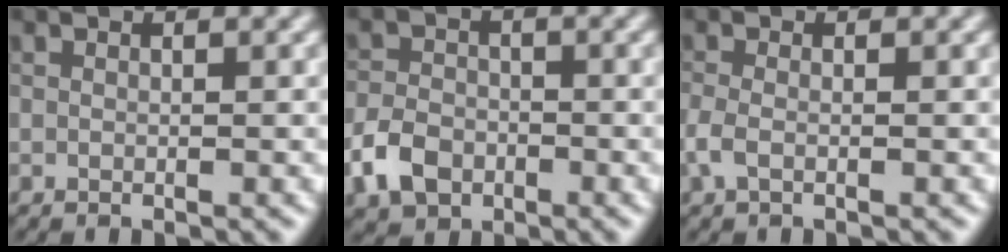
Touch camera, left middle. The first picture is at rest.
{"total": 3.8, "force": [-1.9, 2.8, 1.9], "torque": [-0.040, 0.001, -0.041]}
{"total": 1.6, "force": [-0.6, 0.7, 1.3], "torque": [-0.035, -0.001, -0.017]}